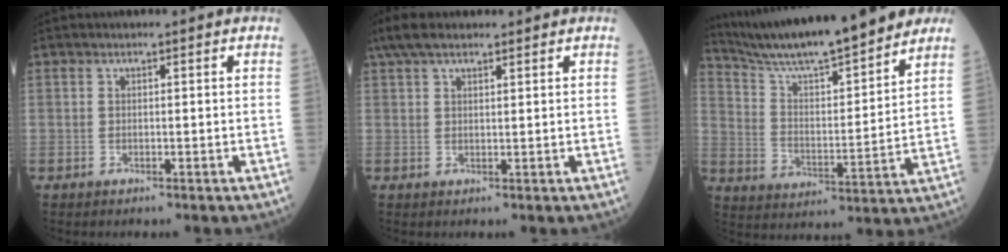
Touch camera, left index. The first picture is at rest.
{"total": 6.7, "force": [5.3, 1.9, 3.7], "torque": [-0.074, 0.034, 0.099]}
{"total": 19.8, "force": [17.5, 1.5, 9.2], "torque": [-0.156, 0.001, 0.279]}